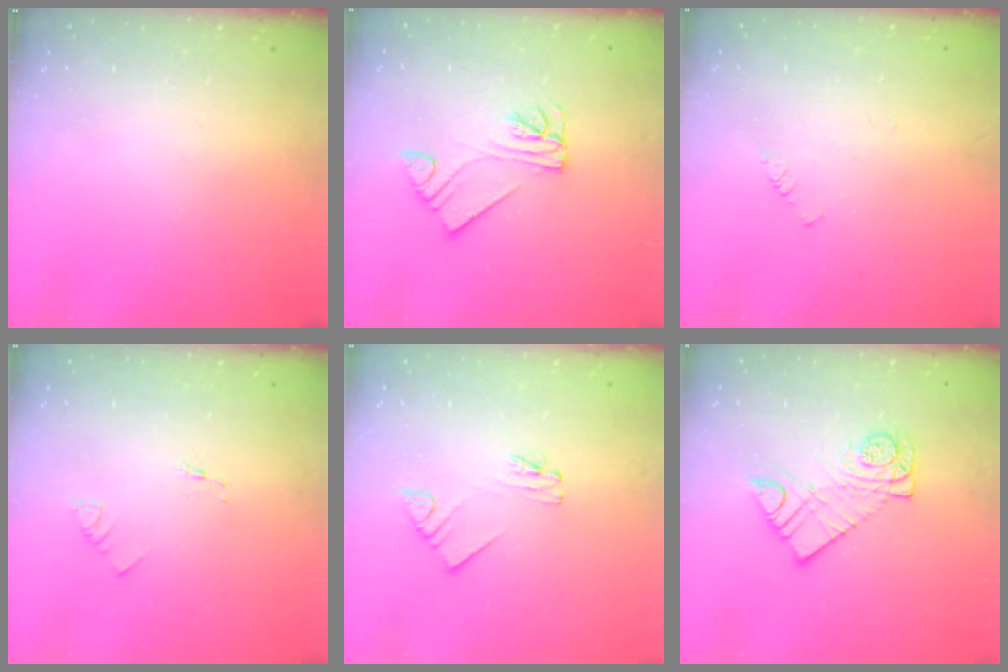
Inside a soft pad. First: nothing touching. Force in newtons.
{"total": 5.9, "press": 5.9, "slide": 0.7}
{"total": 1.0, "press": 0.9, "slide": 0.2}
{"total": 1.3, "press": 1.2, "slide": 0.1}
{"total": 2.0, "press": 2.0, "slide": 0.3}
{"total": 10.5, "press": 10.4, "slide": 0.9}